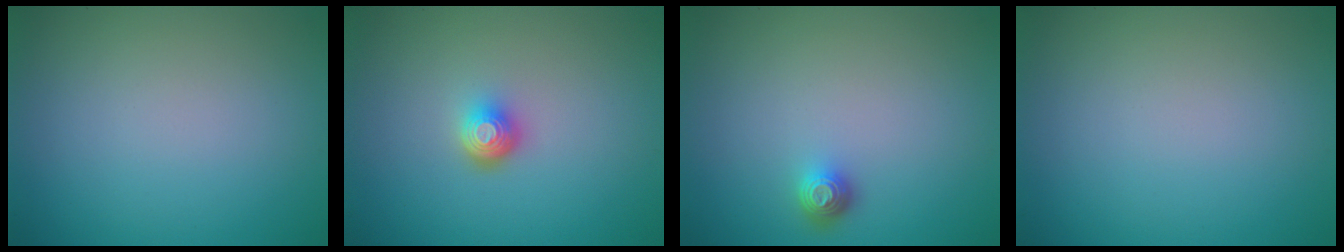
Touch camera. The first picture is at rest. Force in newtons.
{"total": 2.2, "press": 1.5, "slide": 1.6}
{"total": 1.3, "press": 1.1, "slide": 0.8}
{"total": 0.0}